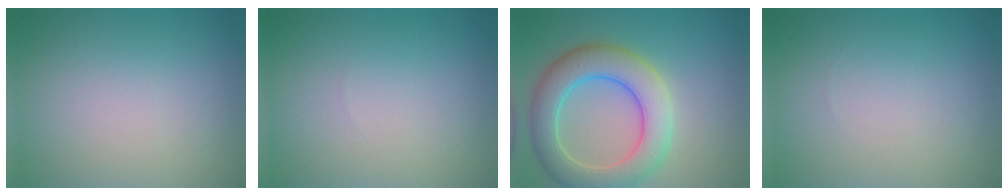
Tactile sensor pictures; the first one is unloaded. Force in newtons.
{"total": 0.0}
{"total": 7.1, "press": 7.1, "slide": 0.5}
{"total": 0.0}